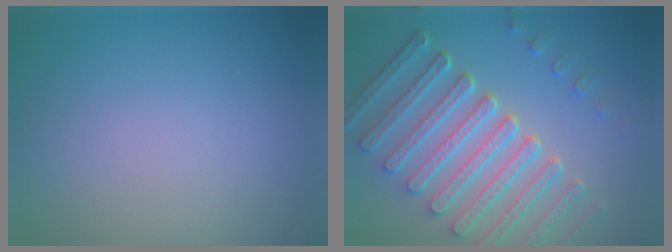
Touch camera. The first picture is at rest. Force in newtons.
{"total": 8.3, "press": 6.3, "slide": 5.4}